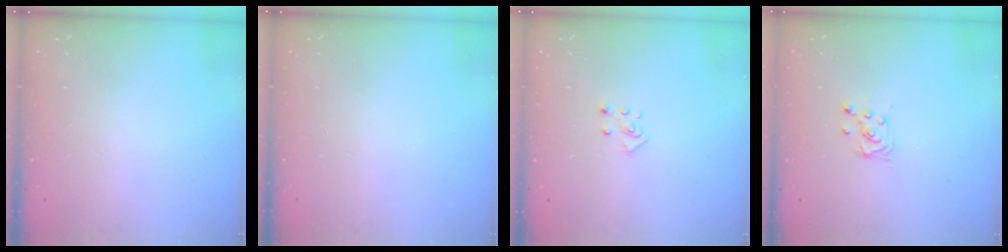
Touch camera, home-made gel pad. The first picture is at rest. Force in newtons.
{"total": 0.0}
{"total": 3.9, "press": 3.8, "slide": 0.3}
{"total": 3.8, "press": 3.8, "slide": 0.3}